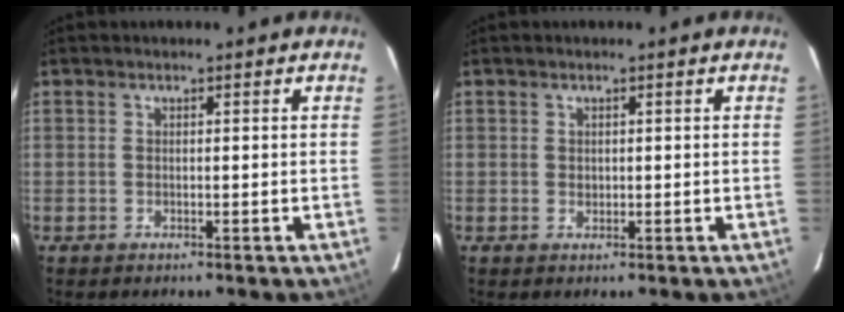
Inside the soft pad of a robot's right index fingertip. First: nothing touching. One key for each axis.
{"total": 0.7, "fx": 0.2, "fy": 0.7, "fz": 0.1, "tx": 0.000, "ty": 0.002, "tz": 0.004}